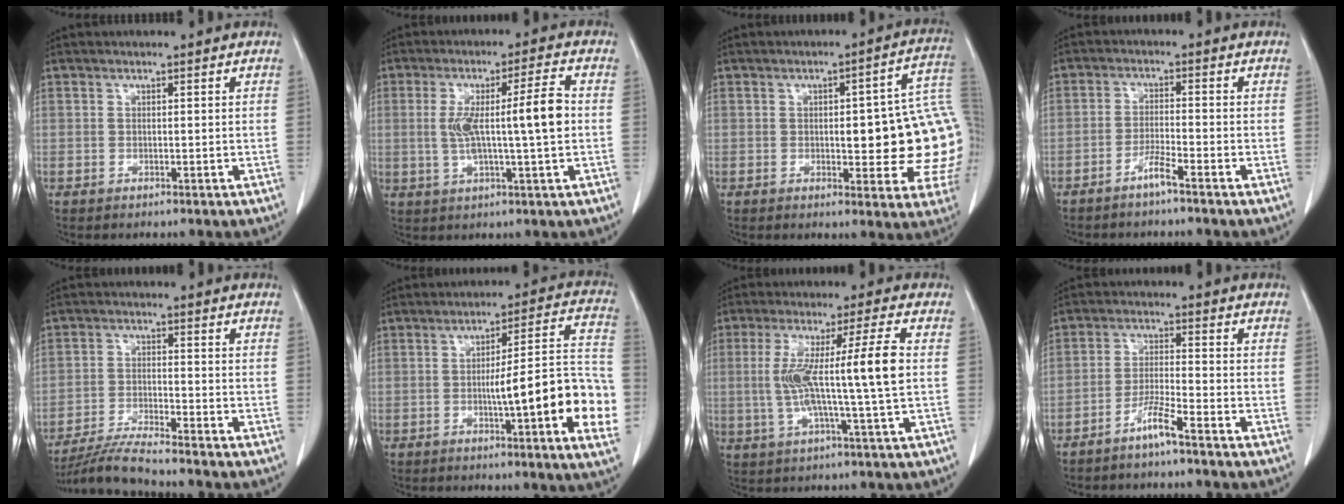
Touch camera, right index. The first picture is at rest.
{"total": 9.9, "force": [0.1, 0.3, 9.9], "torque": [-0.173, 0.014, 0.002]}
{"total": 17.2, "force": [0.2, 4.3, 16.7], "torque": [-0.152, 0.023, 0.008]}
{"total": 3.0, "force": [-2.4, -0.4, 1.9], "torque": [-0.039, -0.003, -0.048]}
{"total": 7.1, "force": [-6.5, -1.2, 2.6], "torque": [-0.049, -0.025, -0.125]}
{"total": 18.1, "force": [-3.8, 1.4, 17.7], "torque": [-0.165, 0.023, -0.044]}
{"total": 12.2, "force": [0.4, -0.9, 12.2], "torque": [-0.227, 0.010, 0.005]}
{"total": 4.5, "force": [-3.4, -0.5, 2.9], "torque": [-0.059, -0.004, -0.072]}